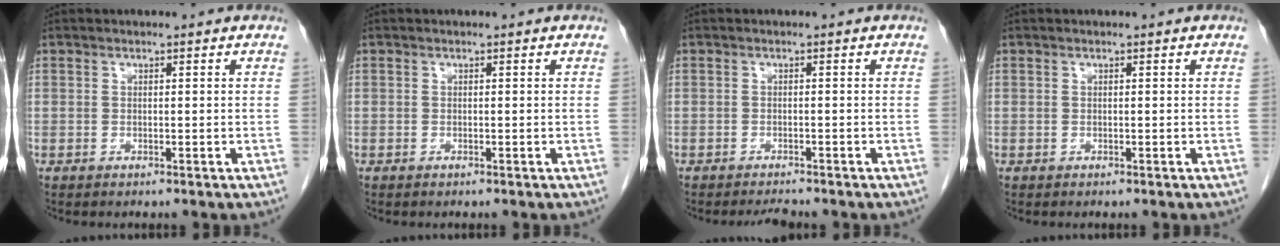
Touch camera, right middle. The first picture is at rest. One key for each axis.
{"total": 0.0}
{"total": 1.7, "fx": -1.6, "fy": 0.0, "fz": 0.3, "tx": -0.012, "ty": -0.009, "tz": -0.023}
{"total": 0.0}